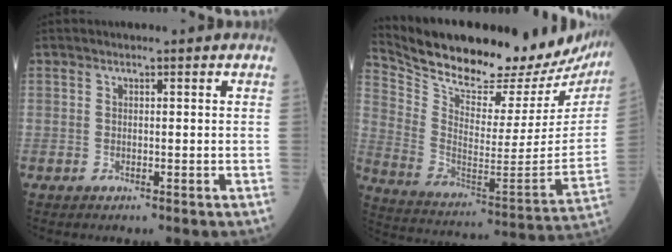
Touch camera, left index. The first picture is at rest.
{"total": 29.6, "force": [26.1, 6.4, 12.5], "torque": [-0.227, -0.079, 0.362]}